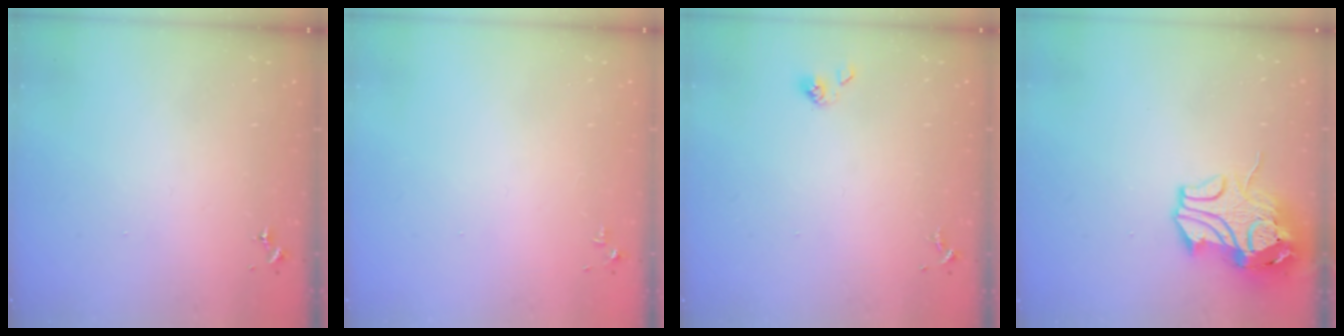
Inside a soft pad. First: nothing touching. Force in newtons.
{"total": 2.8, "press": 2.8, "slide": 0.4}
{"total": 4.2, "press": 4.0, "slide": 1.1}
{"total": 12.8, "press": 12.7, "slide": 1.8}